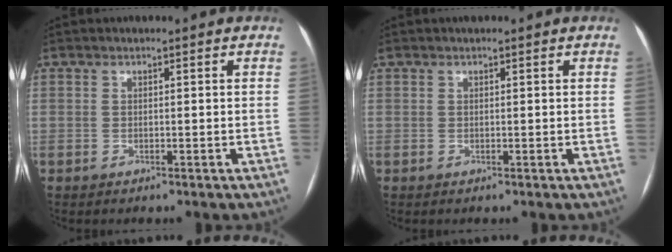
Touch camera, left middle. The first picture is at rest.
{"total": 0.8, "force": [0.6, 0.2, 0.5], "torque": [-0.014, 0.019, 0.011]}